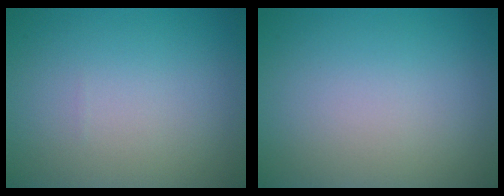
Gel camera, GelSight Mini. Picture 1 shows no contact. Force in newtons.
{"total": 0.0}